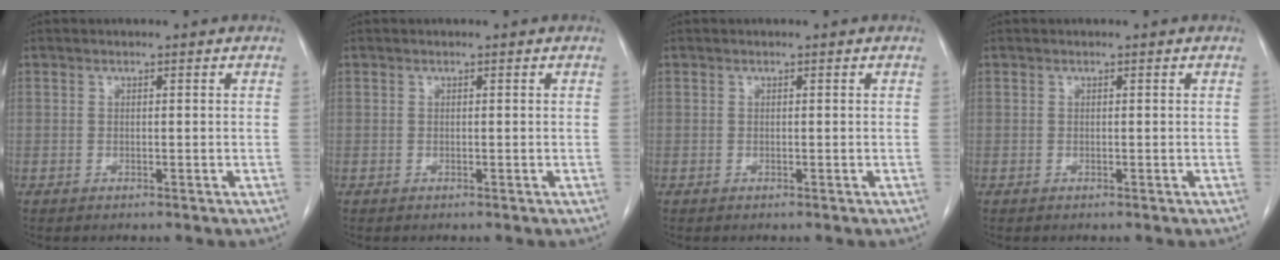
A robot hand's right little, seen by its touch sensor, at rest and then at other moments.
{"total": 0.0}
{"total": 0.0}
{"total": 0.0}